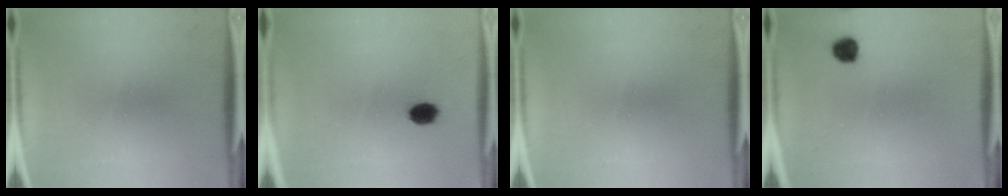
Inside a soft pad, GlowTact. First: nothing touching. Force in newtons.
{"total": 3.9}
{"total": 0.0}
{"total": 3.2}